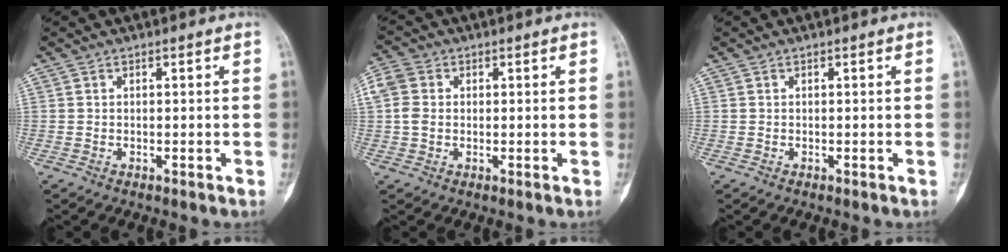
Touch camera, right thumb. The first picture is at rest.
{"total": 4.7, "force": [0.5, 3.8, 2.6], "torque": [-0.065, 0.013, 0.004]}
{"total": 0.0}